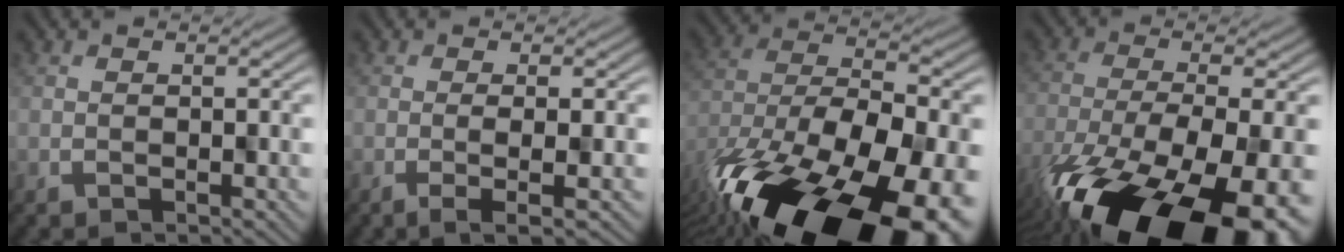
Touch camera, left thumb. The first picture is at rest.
{"total": 3.7, "force": [-1.2, 0.7, 3.4], "torque": [-0.044, 0.006, -0.015]}
{"total": 20.7, "force": [-12.5, 10.3, 12.9], "torque": [-0.251, -0.118, -0.142]}
{"total": 18.9, "force": [-11.6, 8.5, 12.3], "torque": [-0.227, -0.103, -0.141]}